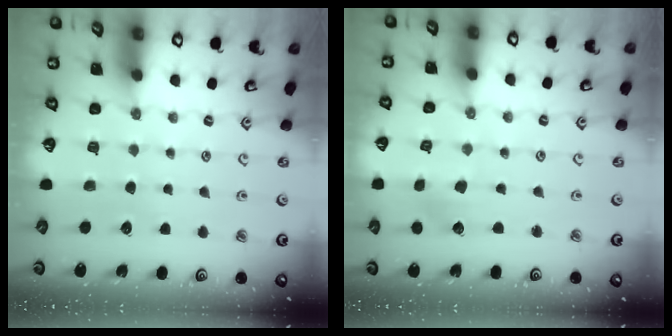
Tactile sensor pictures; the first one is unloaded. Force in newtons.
{"total": 1.4, "press": 1.4, "slide": 0.2}